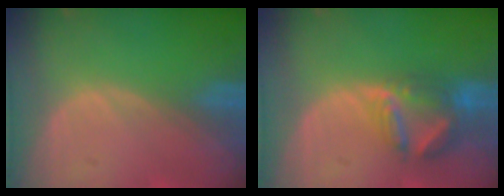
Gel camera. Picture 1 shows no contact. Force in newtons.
{"total": 7.2, "press": 6.4, "slide": 3.2}